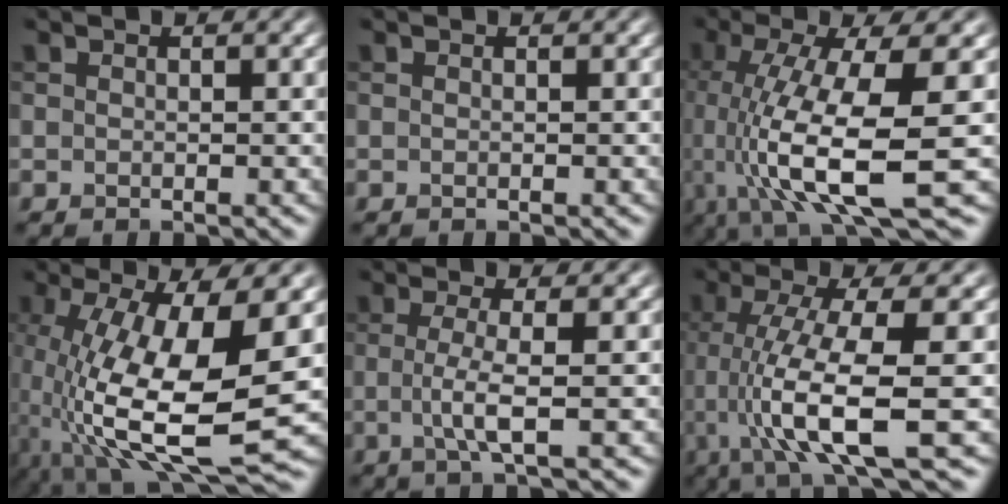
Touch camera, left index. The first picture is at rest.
{"total": 0.0}
{"total": 11.6, "force": [-2.8, 3.0, 10.9], "torque": [-0.202, -0.011, -0.045]}
{"total": 13.1, "force": [-2.4, 4.0, 12.2], "torque": [-0.240, -0.017, -0.035]}
{"total": 3.3, "force": [-0.3, 0.6, 3.3], "torque": [-0.064, -0.008, -0.008]}
{"total": 9.6, "force": [-1.8, 2.1, 9.1], "torque": [-0.168, -0.009, -0.032]}